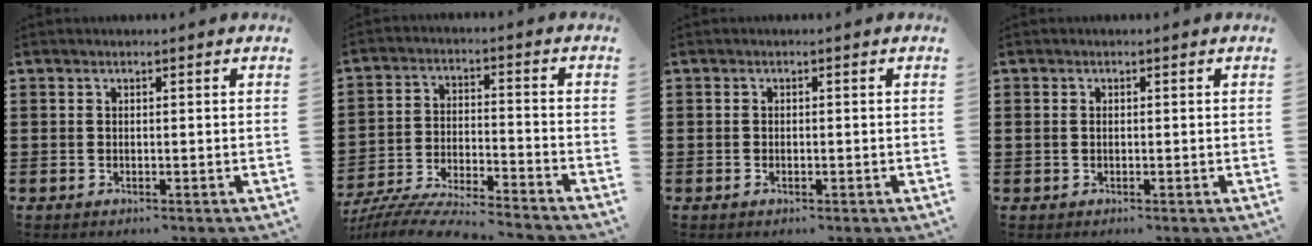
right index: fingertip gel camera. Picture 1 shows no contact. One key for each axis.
{"total": 7.5, "fx": -7.3, "fy": 0.2, "fz": 1.9, "tx": -0.049, "ty": 0.001, "tz": -0.145}
{"total": 0.5, "fx": -0.2, "fy": 0.3, "fz": 0.4, "tx": -0.009, "ty": -0.002, "tz": -0.003}
{"total": 0.8, "fx": 0.1, "fy": 0.6, "fz": 0.5, "tx": -0.012, "ty": 0.002, "tz": 0.001}